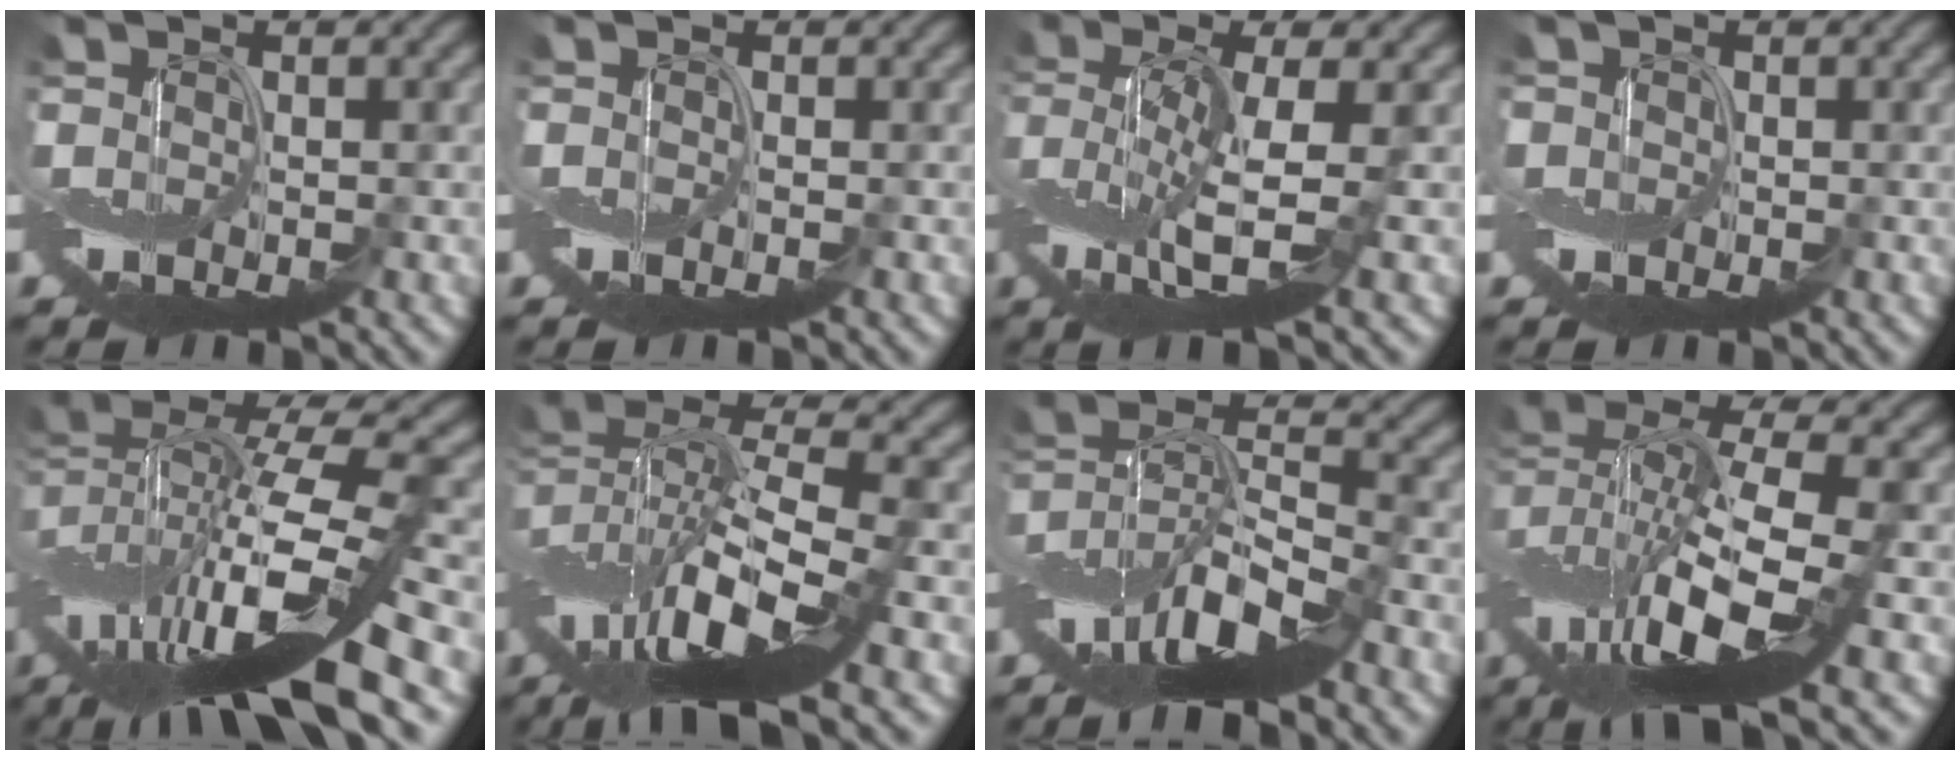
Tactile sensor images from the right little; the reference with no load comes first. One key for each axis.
{"total": 0.6, "fx": -0.3, "fy": -0.3, "fz": 0.4, "tx": -0.008, "ty": -0.003, "tz": -0.007}
{"total": 5.5, "fx": -0.9, "fy": 1.2, "fz": 5.3, "tx": -0.117, "ty": 0.005, "tz": -0.024}
{"total": 1.6, "fx": 0.0, "fy": 1.6, "fz": 0.3, "tx": -0.007, "ty": 0.008, "tz": -0.005}
{"total": 15.1, "fx": -3.6, "fy": 3.9, "fz": 14.1, "tx": -0.256, "ty": 0.016, "tz": -0.061}
{"total": 12.0, "fx": -3.9, "fy": 3.6, "fz": 10.7, "tx": -0.194, "ty": 0.012, "tz": -0.070}
{"total": 11.1, "fx": -6.6, "fy": 3.1, "fz": 8.4, "tx": -0.149, "ty": 0.009, "tz": -0.130}
{"total": 12.2, "fx": -2.5, "fy": 3.7, "fz": 11.4, "tx": -0.218, "ty": 0.007, "tz": -0.045}